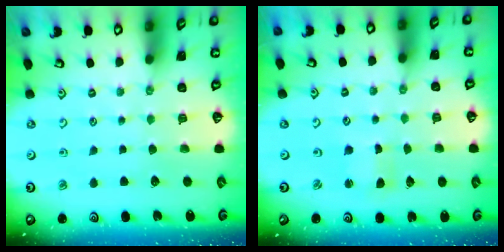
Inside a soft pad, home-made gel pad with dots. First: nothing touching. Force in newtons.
{"total": 1.5, "press": 1.5, "slide": 0.2}